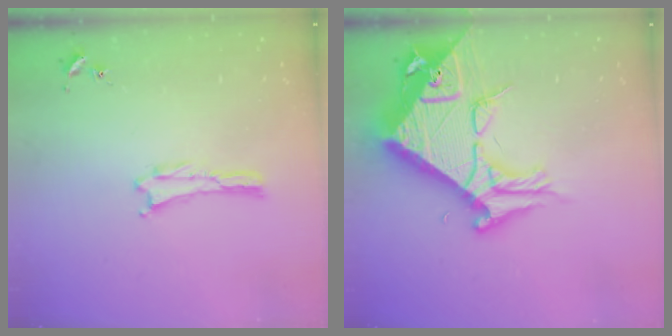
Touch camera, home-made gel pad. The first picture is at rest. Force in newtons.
{"total": 13.0, "press": 12.9, "slide": 1.4}